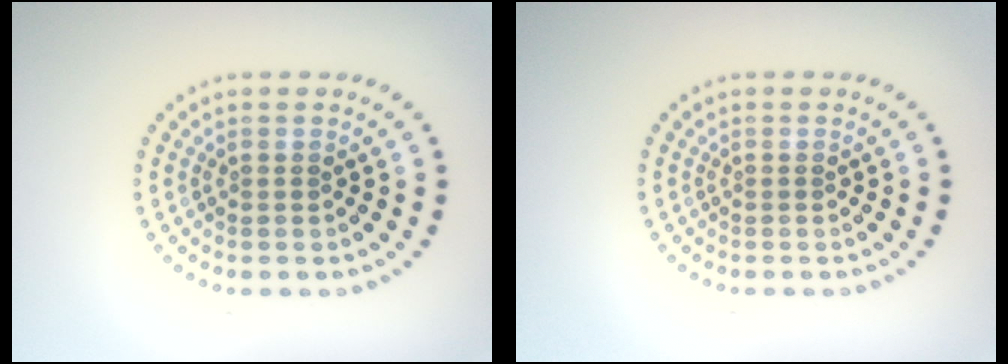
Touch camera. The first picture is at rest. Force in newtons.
{"total": 0.0}